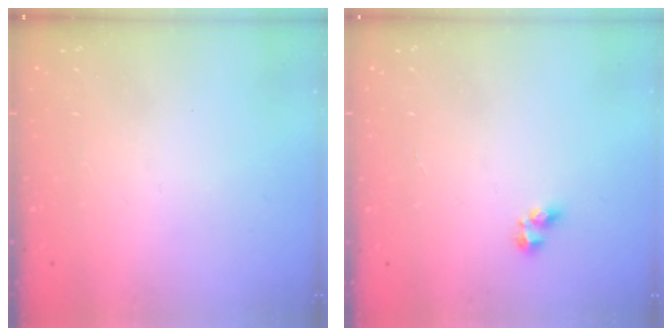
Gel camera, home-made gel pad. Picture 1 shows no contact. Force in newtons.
{"total": 4.0, "press": 3.9, "slide": 0.5}